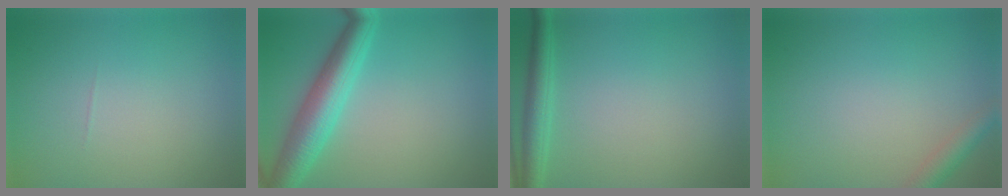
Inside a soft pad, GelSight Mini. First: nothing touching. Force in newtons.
{"total": 5.7, "press": 5.7, "slide": 0.1}
{"total": 2.5, "press": 2.5, "slide": 0.1}
{"total": 2.3, "press": 2.3, "slide": 0.1}